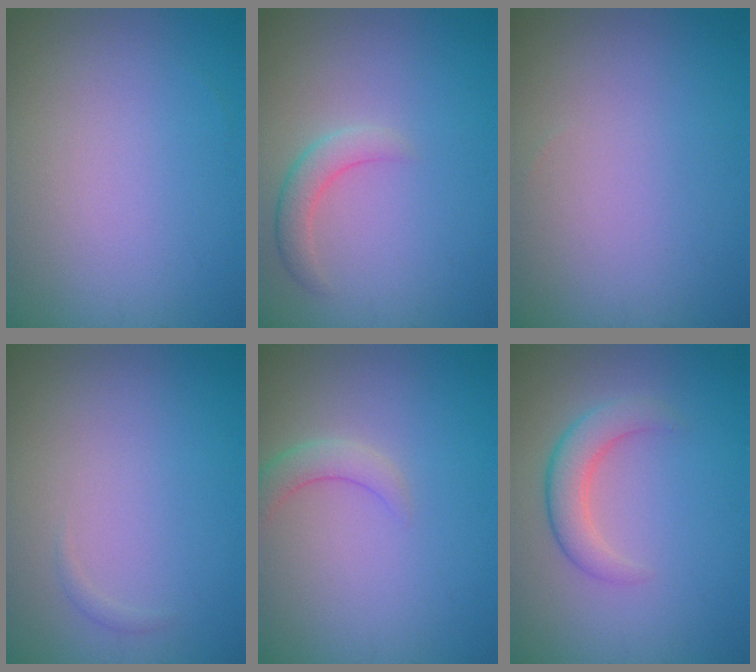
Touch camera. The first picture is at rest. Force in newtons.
{"total": 2.2, "press": 2.1, "slide": 0.1}
{"total": 0.0}
{"total": 0.5, "press": 0.5, "slide": 0.0}
{"total": 1.9, "press": 1.9, "slide": 0.2}
{"total": 3.1, "press": 3.1, "slide": 0.3}